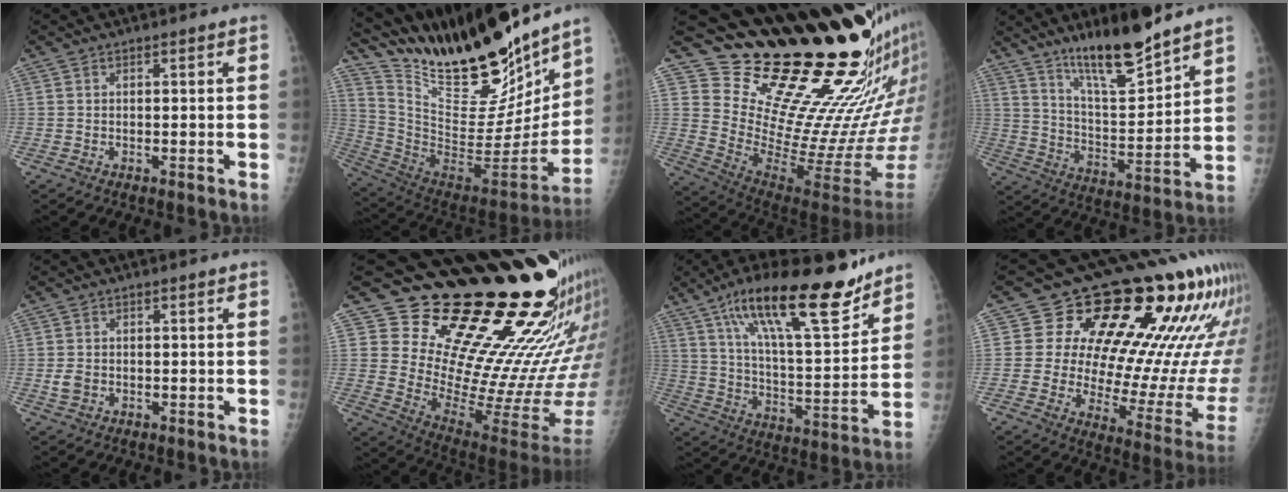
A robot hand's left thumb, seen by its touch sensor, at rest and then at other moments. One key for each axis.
{"total": 29.7, "fx": 24.1, "fy": 7.7, "fz": 15.6, "tx": -0.222, "ty": -0.115, "tz": 0.388}
{"total": 24.8, "fx": 20.5, "fy": 2.6, "fz": 13.6, "tx": -0.164, "ty": -0.199, "tz": 0.319}
{"total": 14.9, "fx": 11.5, "fy": 2.7, "fz": 9.0, "tx": -0.133, "ty": -0.082, "tz": 0.206}
{"total": 2.2, "fx": 0.0, "fy": 1.6, "fz": 1.5, "tx": -0.022, "ty": -0.002, "tz": 0.004}
{"total": 27.7, "fx": 20.7, "fy": 7.7, "fz": 16.7, "tx": -0.212, "ty": -0.167, "tz": 0.303}
{"total": 23.1, "fx": 15.8, "fy": 6.1, "fz": 15.8, "tx": -0.230, "ty": -0.069, "tz": 0.262}
{"total": 21.9, "fx": 12.2, "fy": 8.2, "fz": 16.2, "tx": -0.176, "ty": -0.074, "tz": 0.171}